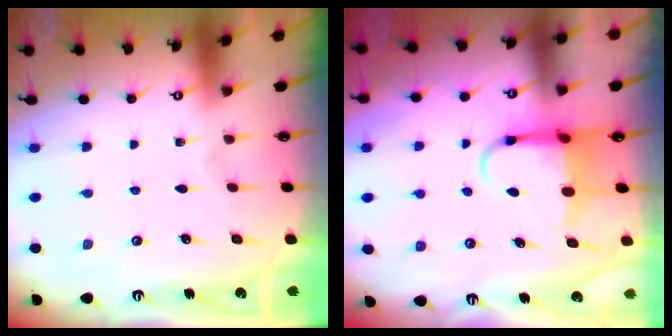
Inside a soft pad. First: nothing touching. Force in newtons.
{"total": 5.6, "press": 5.5, "slide": 1.0}